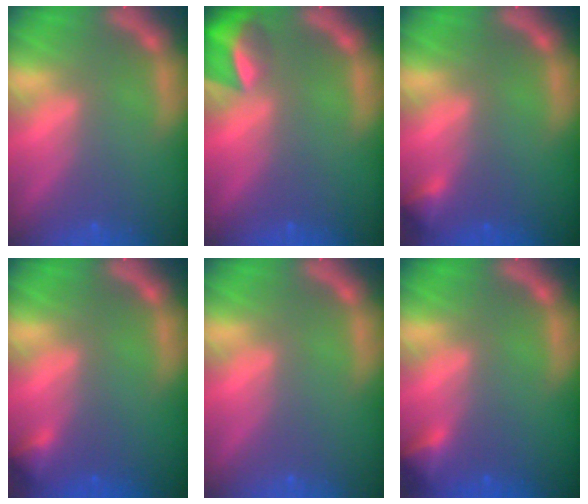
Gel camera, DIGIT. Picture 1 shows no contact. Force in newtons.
{"total": 4.9}
{"total": 1.4}
{"total": 1.4}
{"total": 0.0}
{"total": 1.9}